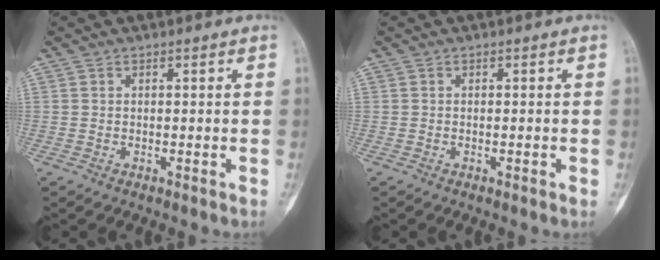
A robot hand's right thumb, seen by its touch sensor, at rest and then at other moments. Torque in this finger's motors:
{"motor_torque": [-0.54, 0.19, -0.28, 0.11, -0.04]}